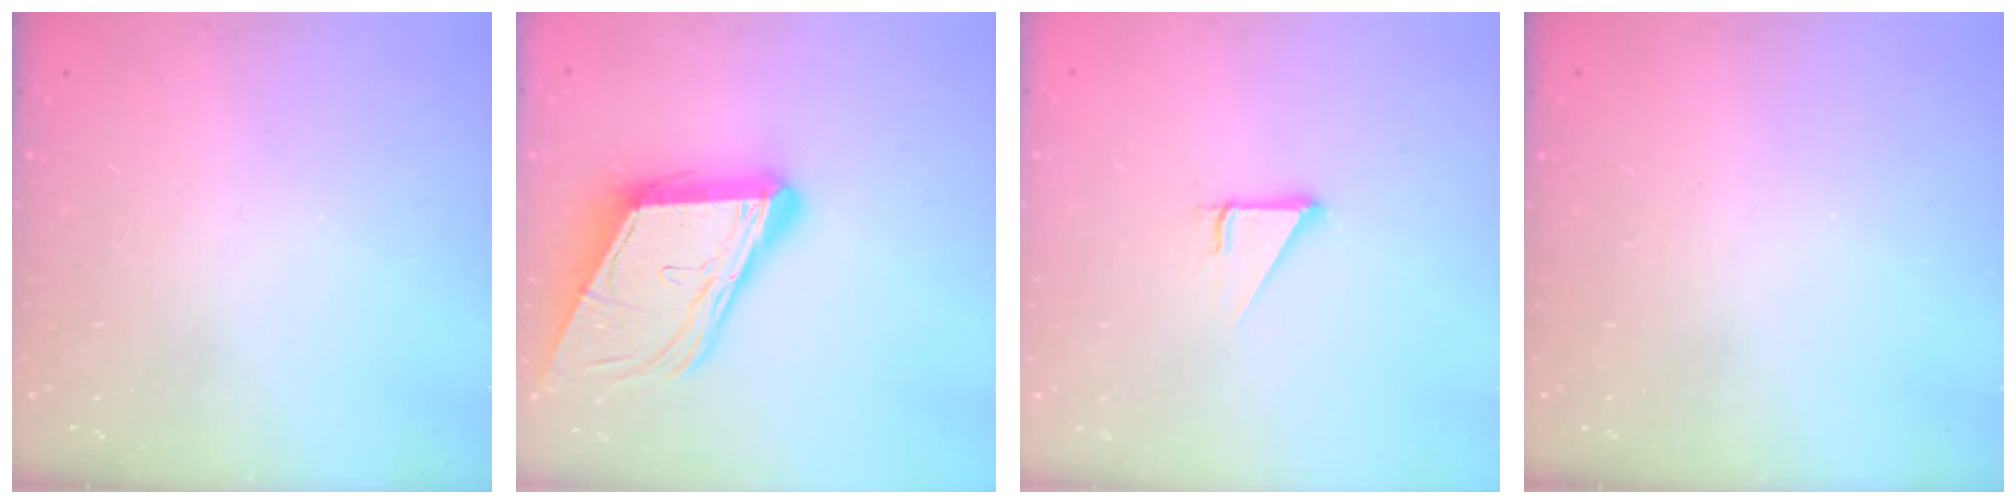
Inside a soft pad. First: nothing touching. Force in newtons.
{"total": 16.6, "press": 16.1, "slide": 4.0}
{"total": 2.7, "press": 2.7, "slide": 0.0}
{"total": 0.0}